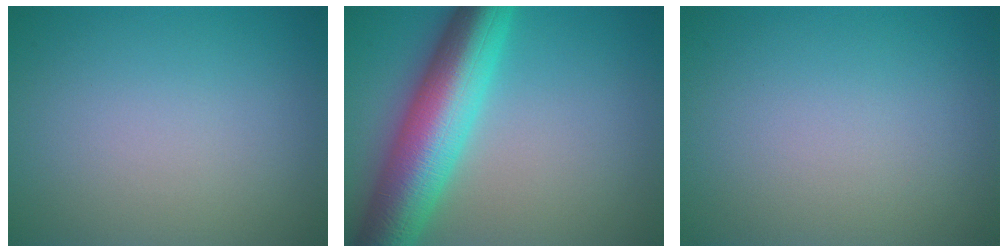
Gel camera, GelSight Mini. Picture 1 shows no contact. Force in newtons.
{"total": 10.2, "press": 10.2, "slide": 0.0}
{"total": 0.0}